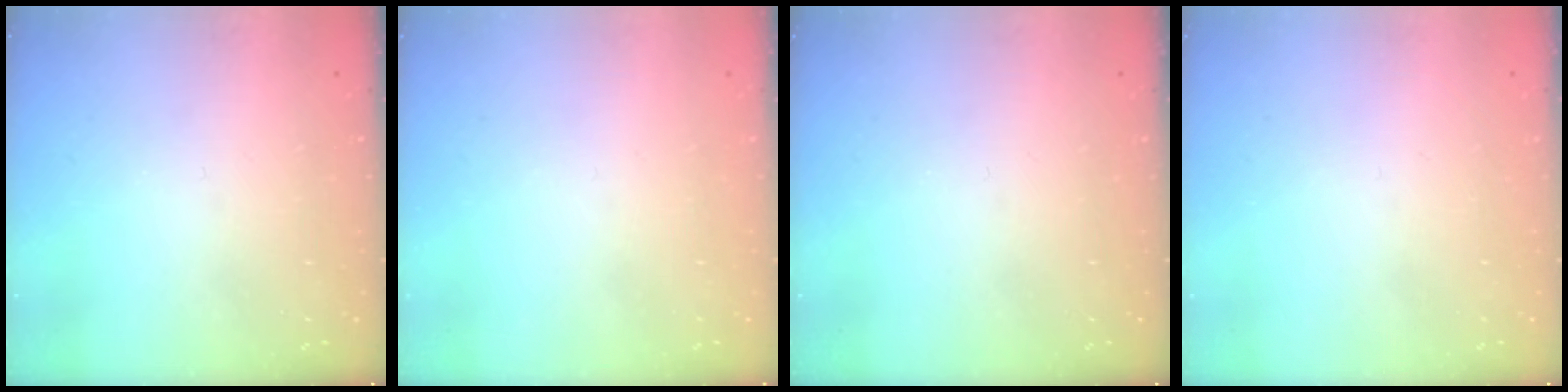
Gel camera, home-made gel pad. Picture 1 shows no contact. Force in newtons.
{"total": 1.8, "press": 1.7, "slide": 0.1}
{"total": 0.0}
{"total": 1.6, "press": 1.6, "slide": 0.1}